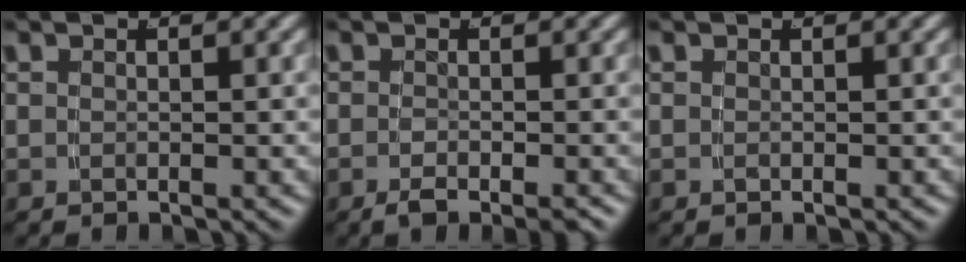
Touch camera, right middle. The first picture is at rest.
{"total": 1.9, "force": [-1.4, -0.1, 1.2], "torque": [-0.025, -0.010, -0.018]}
{"total": 0.0}